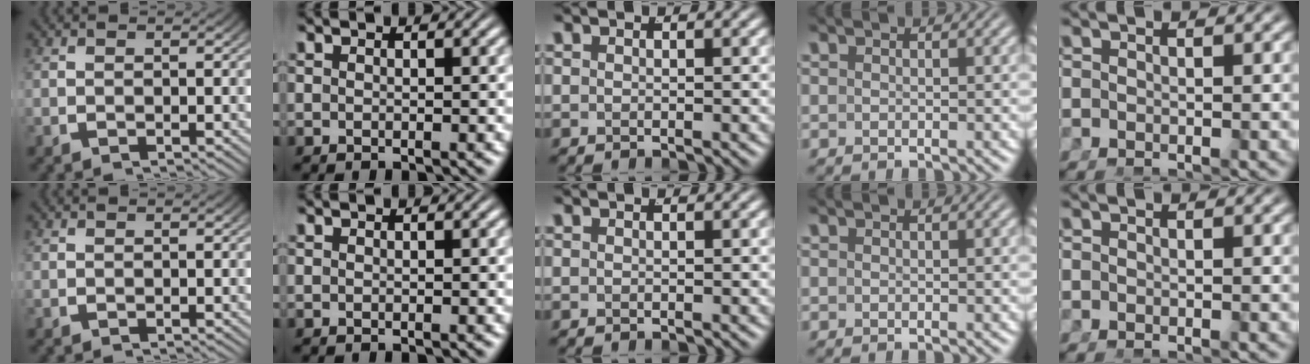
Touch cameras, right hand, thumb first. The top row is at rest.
{}